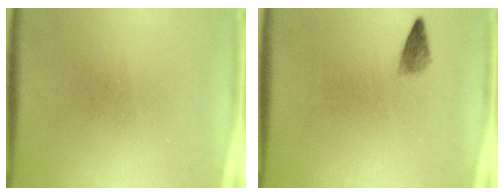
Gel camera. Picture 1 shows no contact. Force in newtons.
{"total": 1.6}